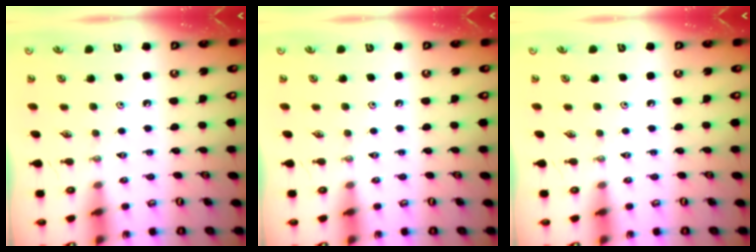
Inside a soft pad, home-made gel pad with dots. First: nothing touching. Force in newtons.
{"total": 0.0}
{"total": 0.0}